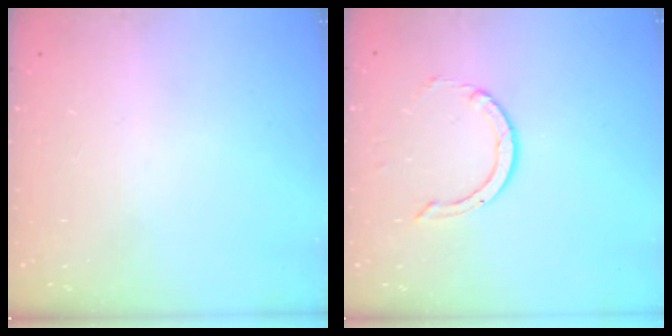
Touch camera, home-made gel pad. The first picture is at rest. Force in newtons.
{"total": 3.3, "press": 3.3, "slide": 0.3}